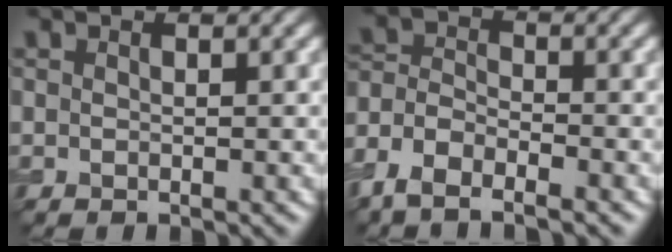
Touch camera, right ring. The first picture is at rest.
{"total": 4.8, "force": [-3.5, 2.1, 2.6], "torque": [-0.053, -0.001, -0.077]}